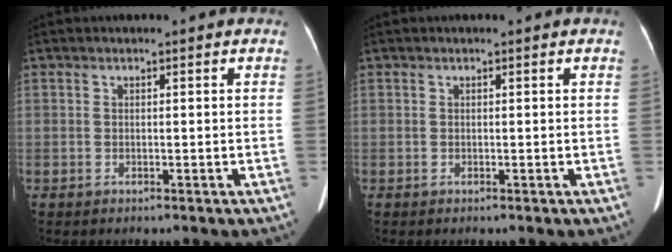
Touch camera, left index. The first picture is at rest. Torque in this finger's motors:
{"motor_torque": [0.00, 0.00, 0.02, 0.01]}